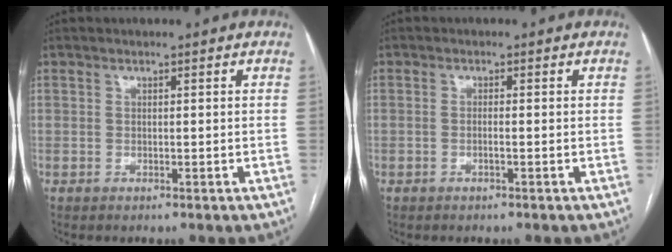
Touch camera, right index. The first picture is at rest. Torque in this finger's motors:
{"motor_torque": [-0.14, 0.19, -0.07, 0.00]}